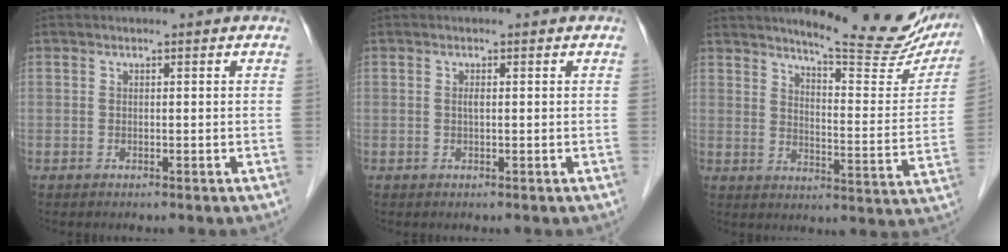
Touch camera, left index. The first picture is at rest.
{"total": 0.6, "force": [0.1, 0.0, 0.6], "torque": [-0.014, 0.000, 0.001]}
{"total": 19.0, "force": [16.6, 2.9, 8.7], "torque": [-0.107, -0.053, 0.201]}